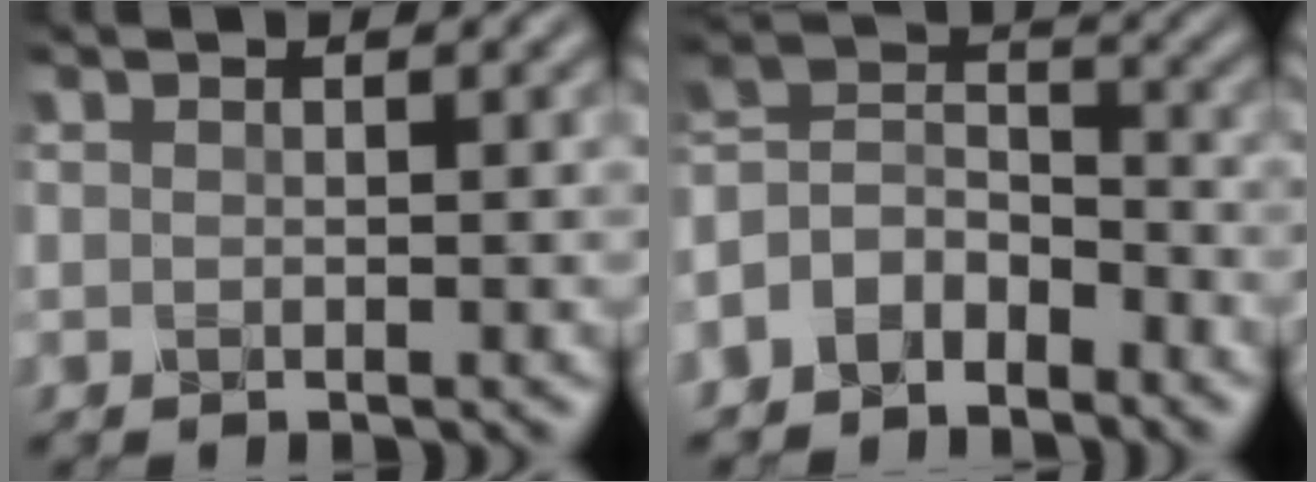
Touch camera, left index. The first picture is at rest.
{"total": 5.3, "force": [-3.6, 3.2, 2.4], "torque": [-0.044, 0.006, -0.082]}